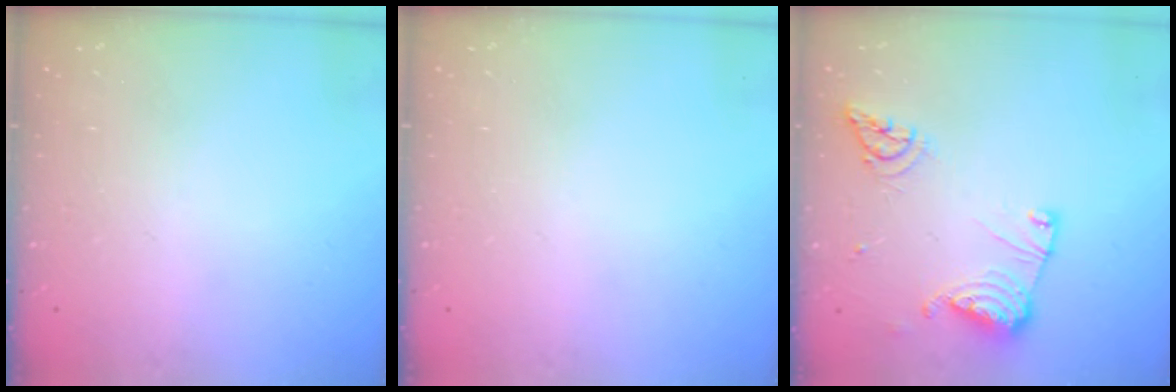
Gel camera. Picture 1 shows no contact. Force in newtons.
{"total": 0.0}
{"total": 12.6, "press": 12.5, "slide": 1.5}